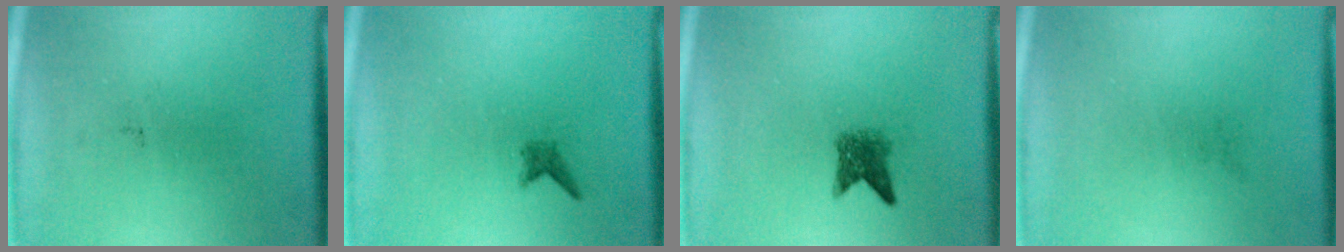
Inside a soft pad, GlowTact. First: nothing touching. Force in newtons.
{"total": 1.0}
{"total": 3.0}
{"total": 0.0}